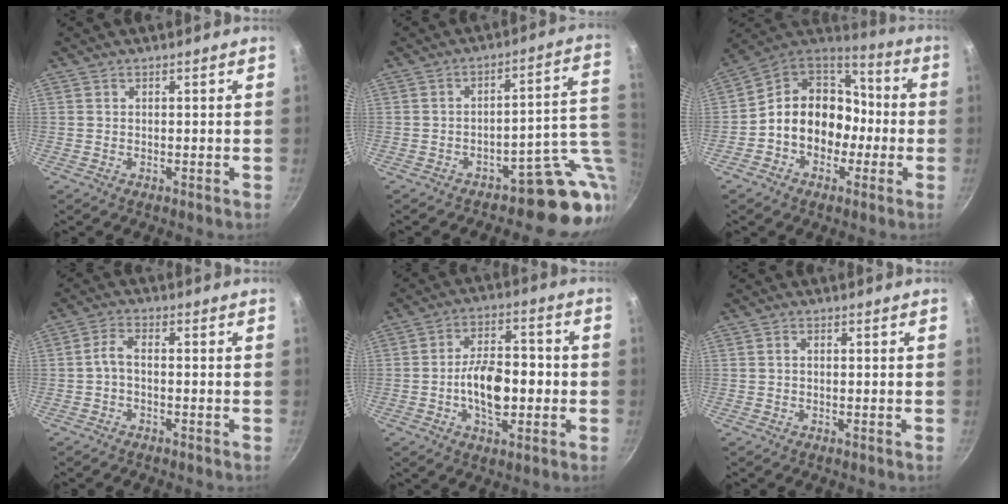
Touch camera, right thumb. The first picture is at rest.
{"total": 12.7, "force": [-4.7, 6.8, 9.7], "torque": [-0.041, 0.037, -0.064]}
{"total": 14.9, "force": [-2.6, 12.4, 7.9], "torque": [-0.074, 0.054, -0.056]}
{"total": 3.1, "force": [-1.0, 1.4, 2.5], "torque": [-0.056, 0.019, -0.027]}
{"total": 12.3, "force": [-2.0, 6.8, 10.1], "torque": [-0.143, 0.027, -0.037]}
{"total": 1.0, "force": [-0.1, 0.7, 0.7], "torque": [-0.012, 0.006, -0.001]}